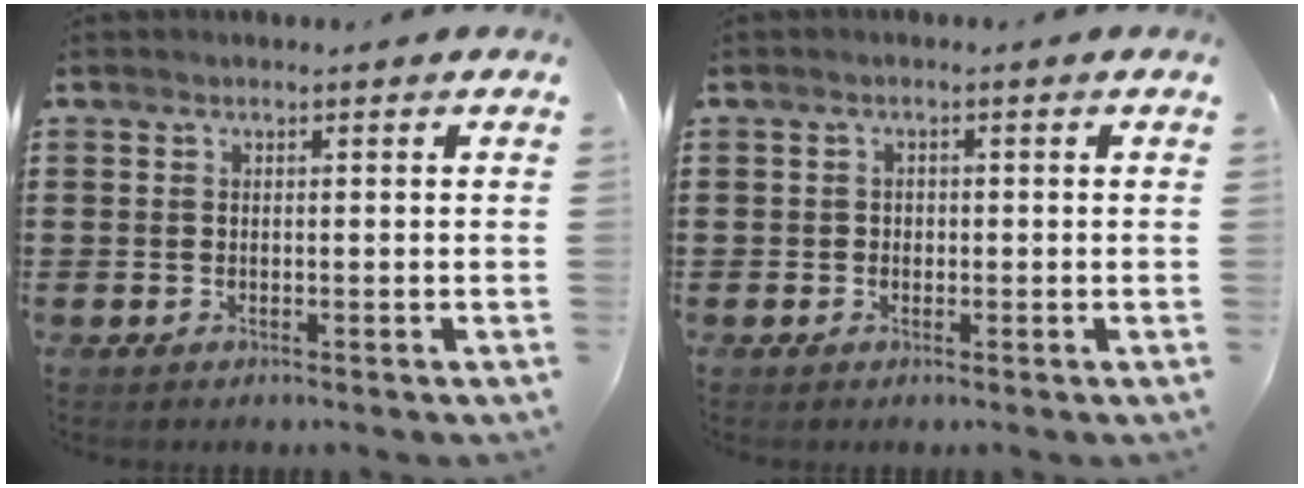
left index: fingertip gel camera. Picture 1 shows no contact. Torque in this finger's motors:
{"motor_torque": [-0.10, 0.11, -0.08, -0.01]}